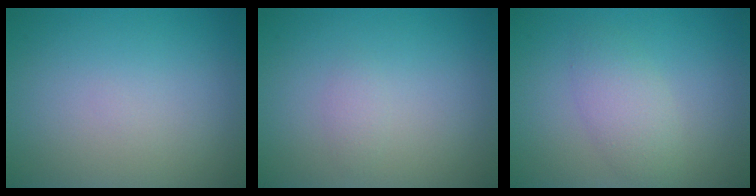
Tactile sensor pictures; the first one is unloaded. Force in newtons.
{"total": 0.8, "press": 0.8, "slide": 0.0}
{"total": 2.7, "press": 2.7, "slide": 0.0}